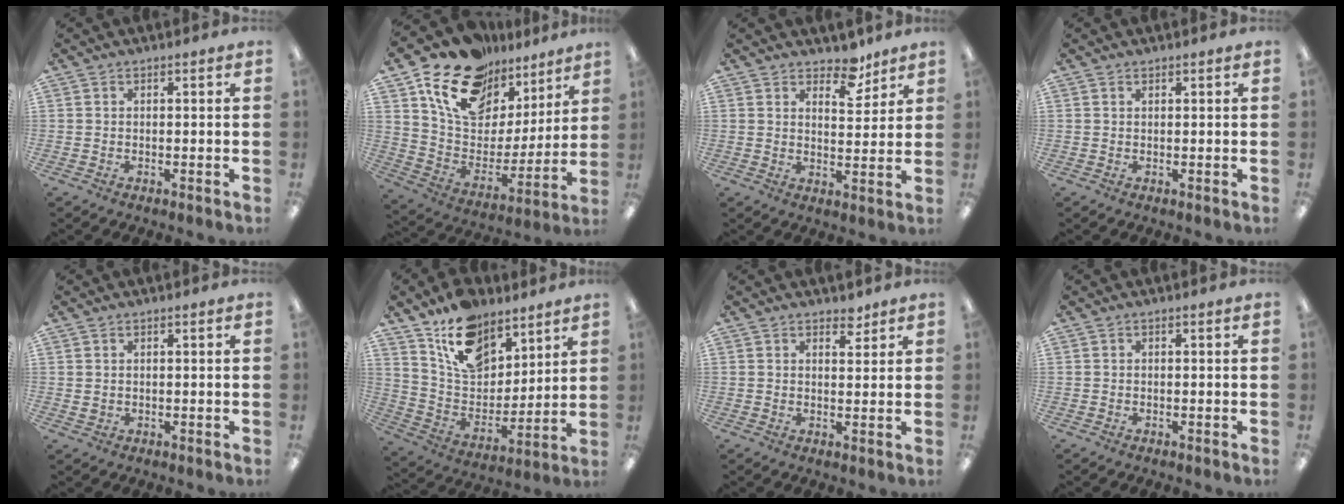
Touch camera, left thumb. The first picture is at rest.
{"total": 18.4, "force": [13.0, 10.8, 7.4], "torque": [-0.146, -0.081, 0.234]}
{"total": 7.0, "force": [5.7, 3.1, 2.6], "torque": [-0.018, -0.038, 0.097]}
{"total": 0.7, "force": [0.6, 0.2, 0.2], "torque": [-0.004, 0.000, 0.012]}
{"total": 1.0, "force": [0.8, 0.6, 0.2], "torque": [0.003, -0.004, 0.013]}
{"total": 15.6, "force": [10.8, 8.9, 6.8], "torque": [-0.134, -0.054, 0.205]}
{"total": 3.2, "force": [2.7, 1.4, 1.0], "torque": [0.010, -0.019, 0.044]}
{"total": 0.0}